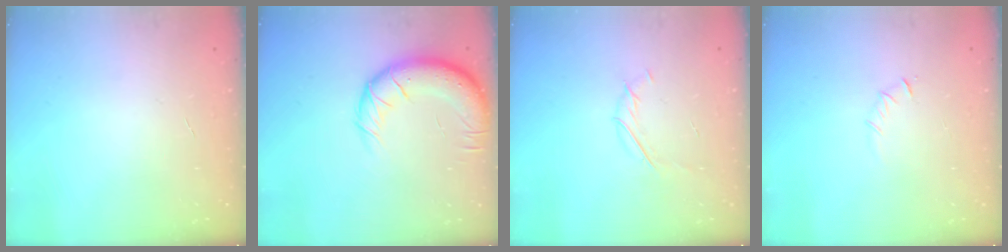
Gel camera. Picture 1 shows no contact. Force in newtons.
{"total": 14.0, "press": 13.6, "slide": 3.3}
{"total": 3.8, "press": 3.7, "slide": 0.8}
{"total": 3.5, "press": 3.3, "slide": 1.1}